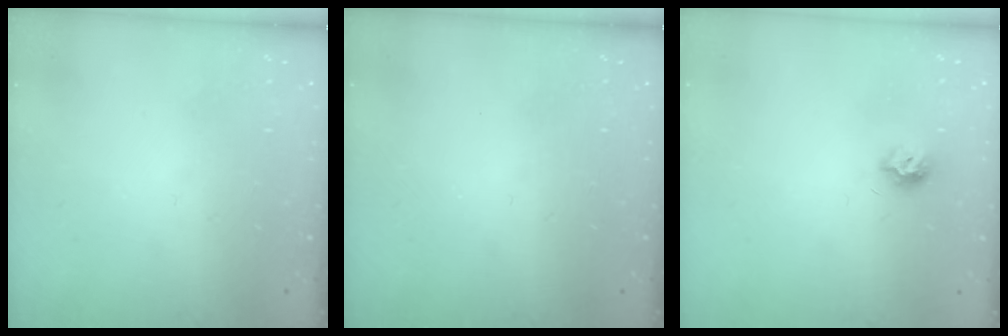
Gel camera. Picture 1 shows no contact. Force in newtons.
{"total": 0.0}
{"total": 6.9, "press": 6.9, "slide": 0.3}